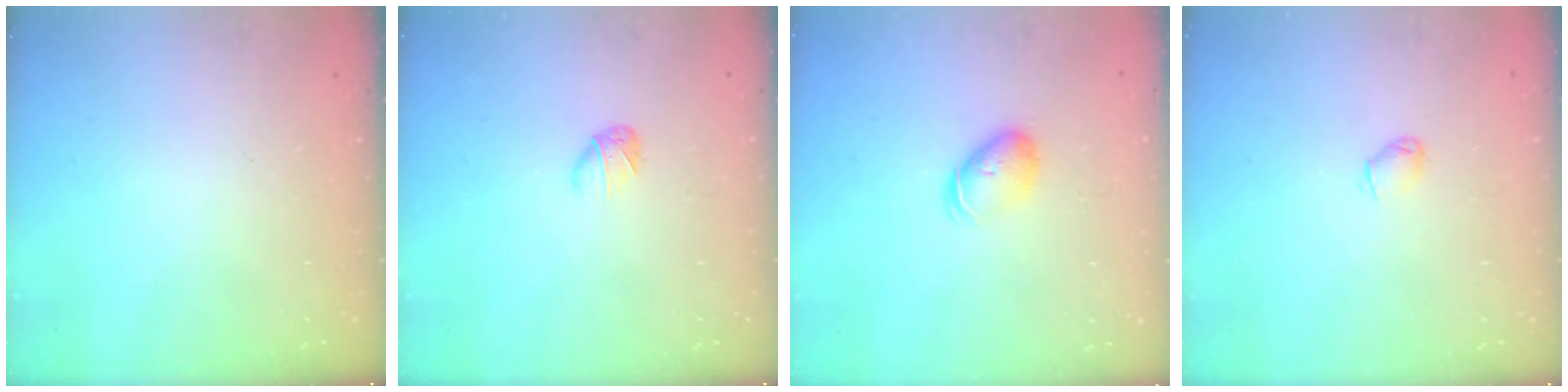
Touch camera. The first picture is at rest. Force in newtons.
{"total": 3.3, "press": 3.2, "slide": 0.8}
{"total": 6.9, "press": 6.9, "slide": 0.4}
{"total": 2.0, "press": 2.0, "slide": 0.4}